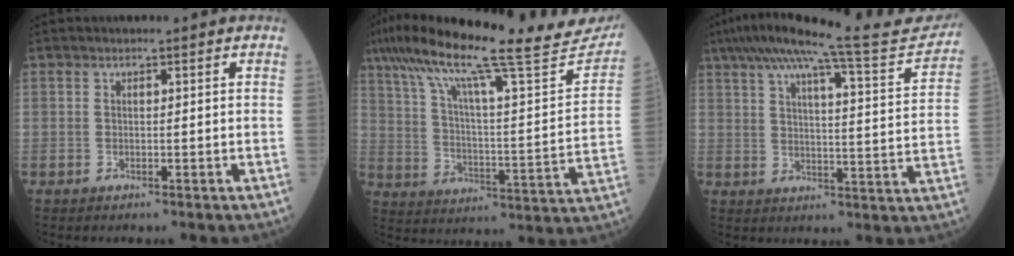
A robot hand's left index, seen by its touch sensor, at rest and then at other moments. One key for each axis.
{"total": 28.0, "fx": 22.8, "fy": 3.3, "fz": 16.0, "tx": -0.269, "ty": -0.010, "tz": 0.311}
{"total": 19.4, "fx": 17.4, "fy": 0.4, "fz": 8.5, "tx": -0.131, "ty": -0.026, "tz": 0.223}